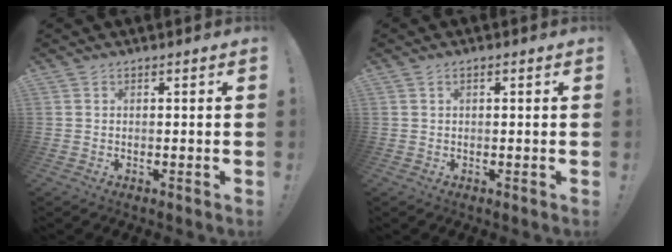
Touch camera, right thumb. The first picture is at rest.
{"total": 0.7, "force": [-0.1, 0.3, 0.6], "torque": [-0.013, 0.004, -0.002]}